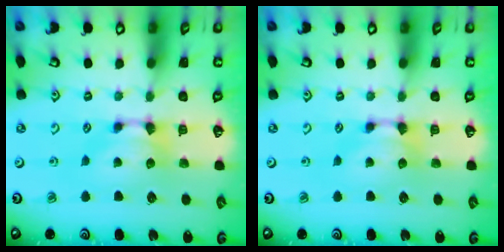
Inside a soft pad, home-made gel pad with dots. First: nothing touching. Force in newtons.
{"total": 0.0}